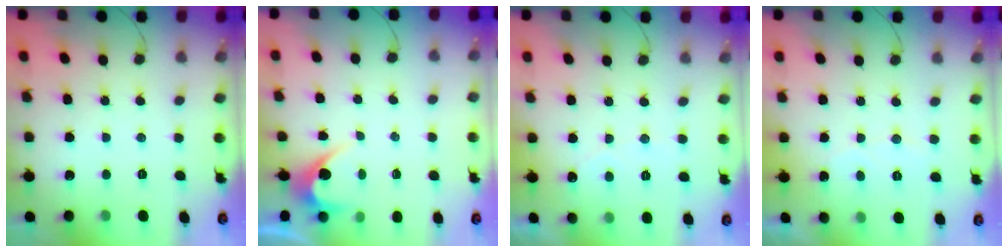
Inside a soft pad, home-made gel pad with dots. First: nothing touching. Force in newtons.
{"total": 2.8, "press": 2.8, "slide": 0.2}
{"total": 3.1, "press": 3.1, "slide": 0.1}
{"total": 3.9, "press": 3.9, "slide": 0.2}